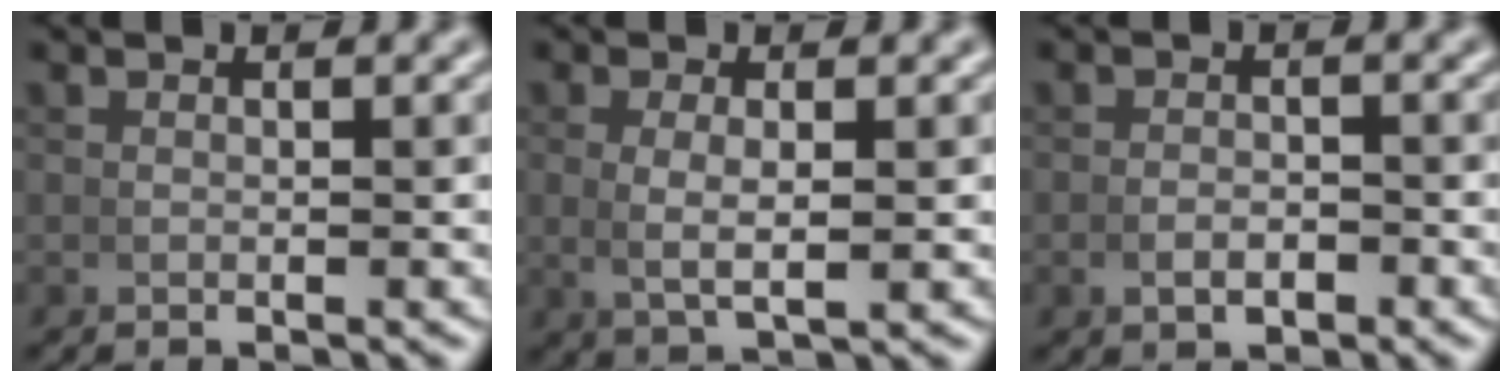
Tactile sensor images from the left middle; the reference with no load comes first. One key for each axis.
{"total": 3.1, "fx": 0.4, "fy": 1.0, "fz": 2.9, "tx": -0.056, "ty": -0.007, "tz": 0.017}
{"total": 1.6, "fx": -0.8, "fy": 0.9, "fz": 1.0, "tx": -0.014, "ty": -0.001, "tz": -0.013}